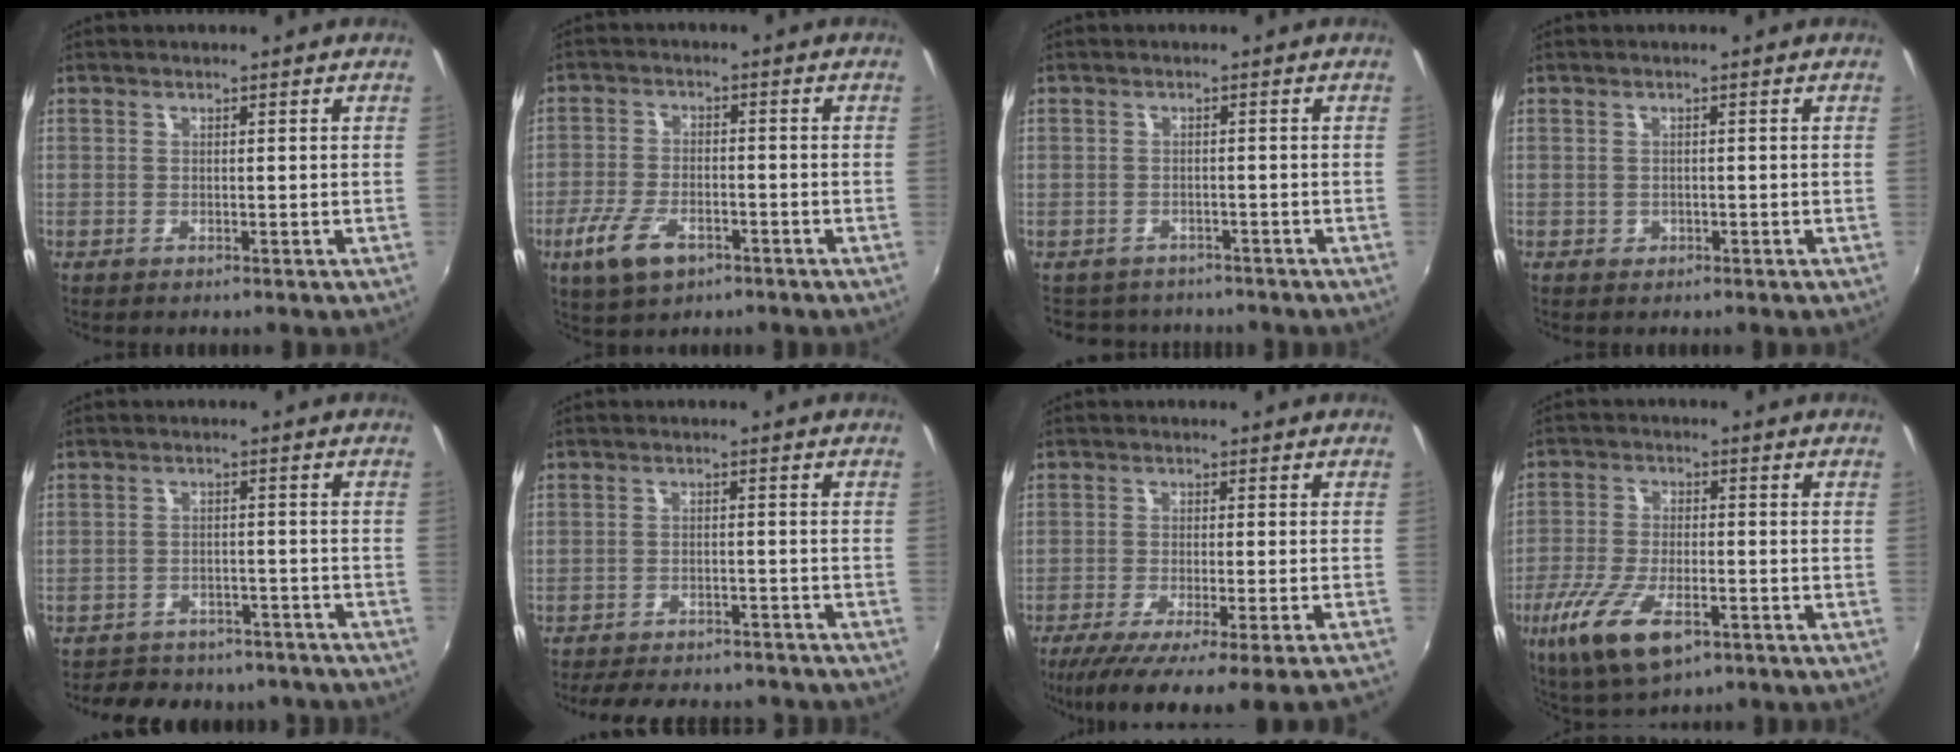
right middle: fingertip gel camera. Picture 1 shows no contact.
{"total": 8.5, "force": [-4.7, 4.4, 5.7], "torque": [-0.136, -0.014, -0.082]}
{"total": 4.9, "force": [-3.6, 3.4, 0.1], "torque": [-0.004, 0.020, -0.055]}
{"total": 1.2, "force": [-0.4, 1.1, 0.2], "torque": [-0.003, -0.003, -0.003]}
{"total": 15.6, "force": [-13.4, 6.3, 4.9], "torque": [-0.113, 0.010, -0.161]}
{"total": 15.7, "force": [-13.6, 4.8, 6.1], "torque": [-0.132, -0.009, -0.177]}
{"total": 14.3, "force": [-12.1, -0.8, 7.5], "torque": [-0.137, -0.059, -0.180]}
{"total": 13.0, "force": [-6.6, 5.3, 9.9], "torque": [-0.214, -0.036, -0.121]}